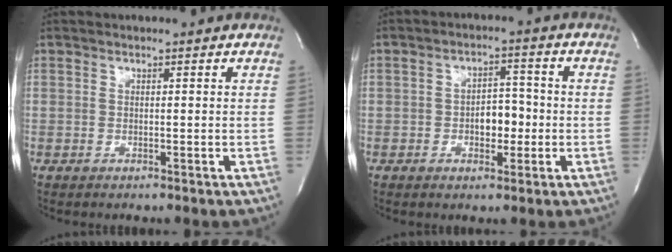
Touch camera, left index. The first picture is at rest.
{"total": 4.7, "force": [-1.4, 2.6, 3.6], "torque": [-0.052, 0.007, -0.021]}